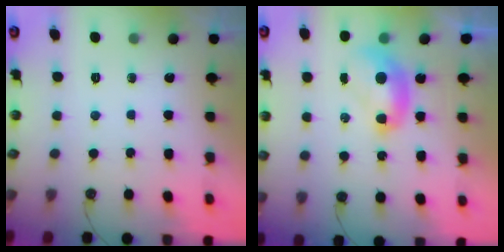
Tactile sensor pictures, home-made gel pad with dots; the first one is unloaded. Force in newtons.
{"total": 2.1, "press": 2.1, "slide": 0.2}